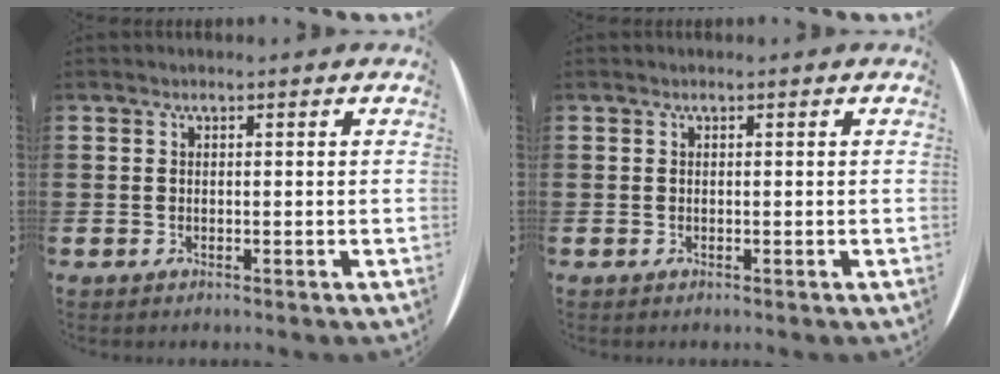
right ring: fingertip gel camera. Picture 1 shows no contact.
{"total": 0.0}